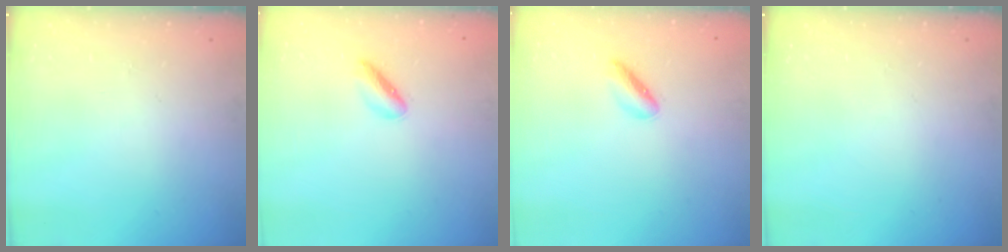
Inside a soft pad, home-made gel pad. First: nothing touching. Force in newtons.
{"total": 2.1, "press": 2.1, "slide": 0.3}
{"total": 2.1, "press": 2.1, "slide": 0.3}
{"total": 0.0}